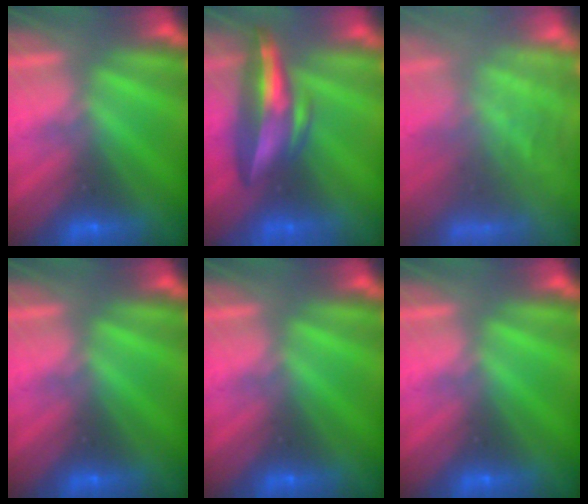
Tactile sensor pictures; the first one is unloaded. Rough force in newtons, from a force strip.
{"total": 7.5}
{"total": 7.5}
{"total": 0.0}
{"total": 0.0}
{"total": 0.0}